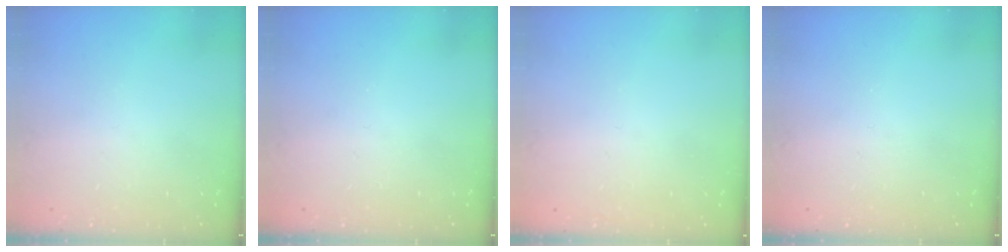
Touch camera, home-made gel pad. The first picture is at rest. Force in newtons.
{"total": 0.0}
{"total": 1.6, "press": 1.6, "slide": 0.1}
{"total": 0.0}